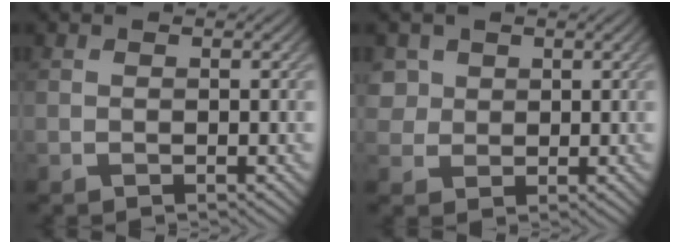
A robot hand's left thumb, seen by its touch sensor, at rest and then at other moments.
{"total": 2.8, "force": [1.1, 2.5, 0.7], "torque": [-0.026, -0.006, 0.025]}